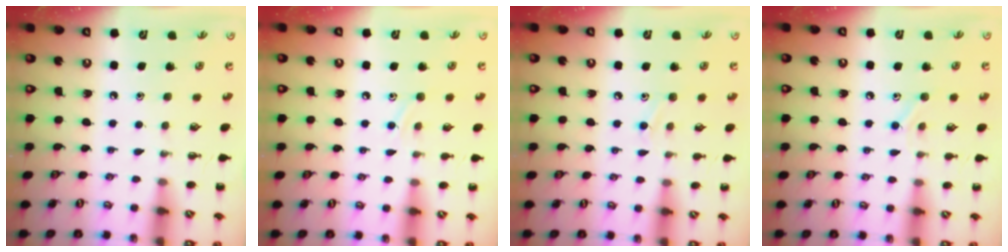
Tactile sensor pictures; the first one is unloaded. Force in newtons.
{"total": 6.7, "press": 6.5, "slide": 1.6}
{"total": 7.0, "press": 6.6, "slide": 2.4}
{"total": 7.6, "press": 7.4, "slide": 1.9}